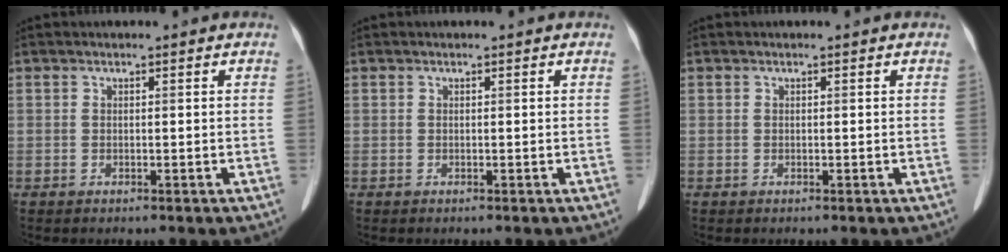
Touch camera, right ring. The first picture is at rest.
{"total": 0.0}
{"total": 0.0}